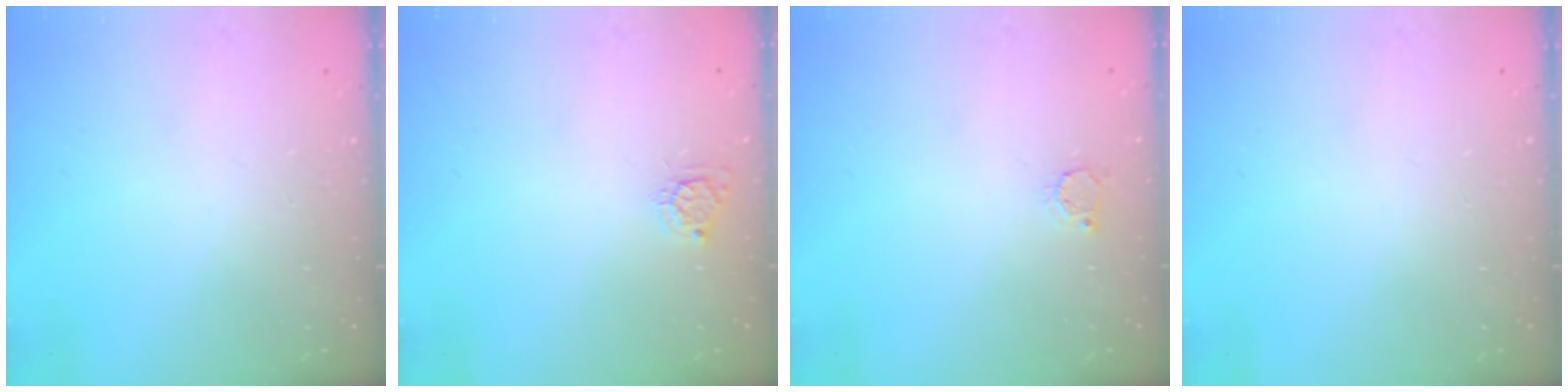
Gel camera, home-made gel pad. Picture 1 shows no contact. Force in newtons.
{"total": 3.9, "press": 3.9, "slide": 0.3}
{"total": 2.6, "press": 2.6, "slide": 0.3}
{"total": 0.0}